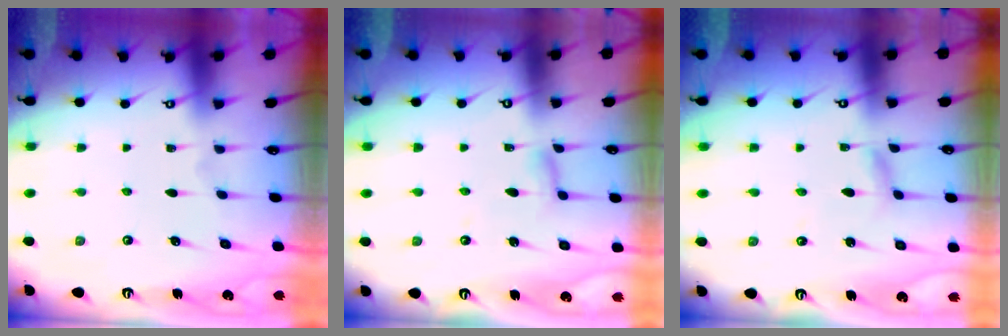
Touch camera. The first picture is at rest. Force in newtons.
{"total": 5.5, "press": 5.5, "slide": 0.3}
{"total": 2.8, "press": 2.8, "slide": 0.1}